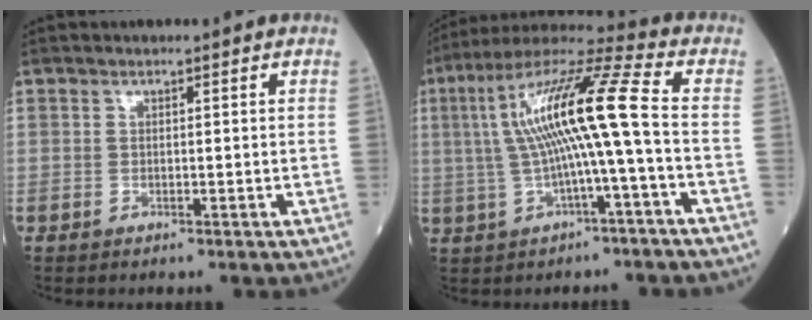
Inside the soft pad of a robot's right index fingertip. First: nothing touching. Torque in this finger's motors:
{"motor_torque": [1.66, -0.26, 0.99, 0.21]}